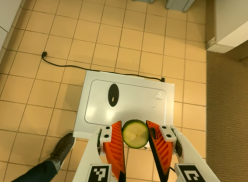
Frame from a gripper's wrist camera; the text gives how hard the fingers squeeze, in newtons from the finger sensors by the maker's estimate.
{"total": 7.1, "left": 6.5, "right": 7.7}